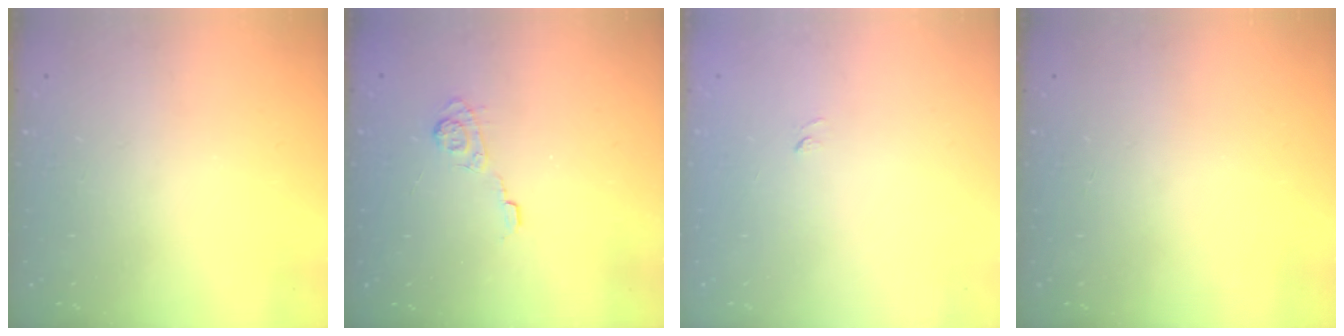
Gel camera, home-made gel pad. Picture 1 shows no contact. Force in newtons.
{"total": 4.2, "press": 3.8, "slide": 1.6}
{"total": 3.3, "press": 3.1, "slide": 1.0}
{"total": 0.0}